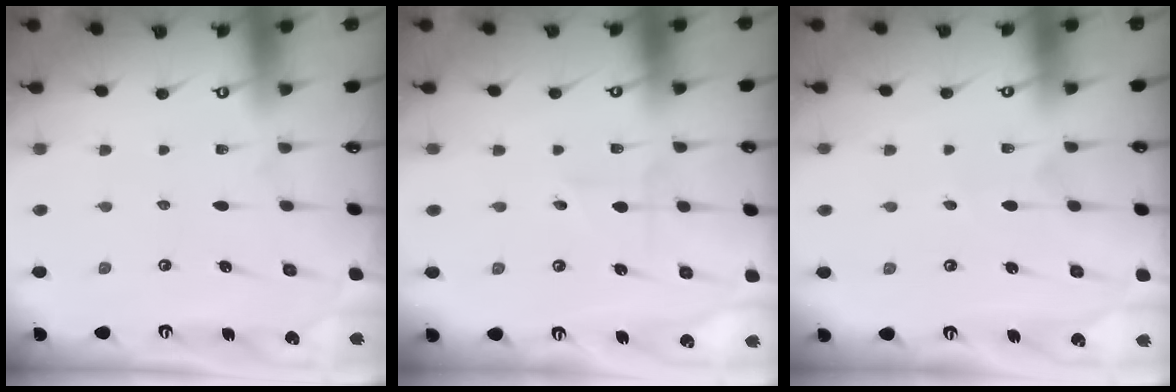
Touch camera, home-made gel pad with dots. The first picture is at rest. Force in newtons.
{"total": 1.6, "press": 1.6, "slide": 0.3}
{"total": 2.8, "press": 2.8, "slide": 0.2}